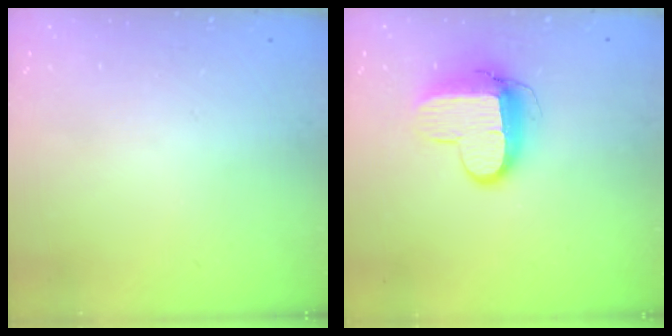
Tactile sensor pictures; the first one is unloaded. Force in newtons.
{"total": 11.4, "press": 11.3, "slide": 0.9}